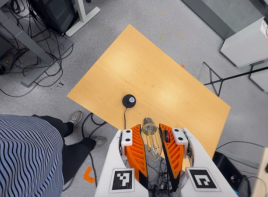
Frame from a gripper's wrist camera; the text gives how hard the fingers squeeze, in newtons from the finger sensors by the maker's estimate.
{"total": 23.6, "left": 25.8, "right": 21.5}